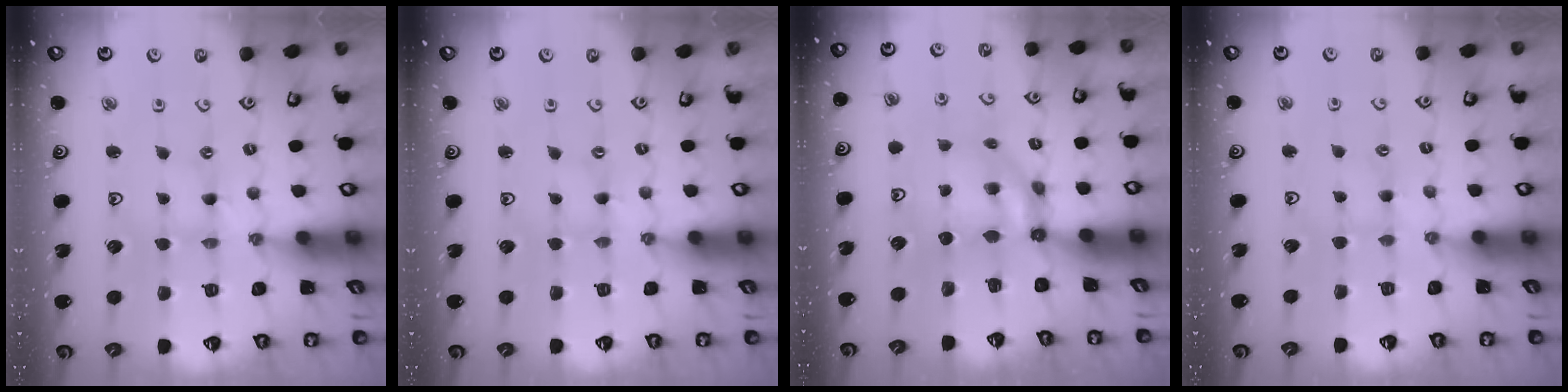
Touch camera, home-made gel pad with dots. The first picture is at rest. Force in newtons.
{"total": 0.0}
{"total": 6.7, "press": 6.7, "slide": 0.6}
{"total": 1.9, "press": 1.9, "slide": 0.3}